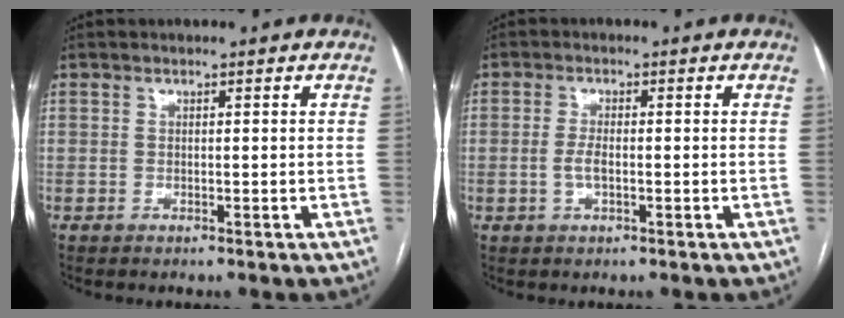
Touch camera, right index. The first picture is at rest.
{"total": 2.3, "force": [-0.4, 0.7, 2.1], "torque": [-0.051, 0.001, -0.007]}